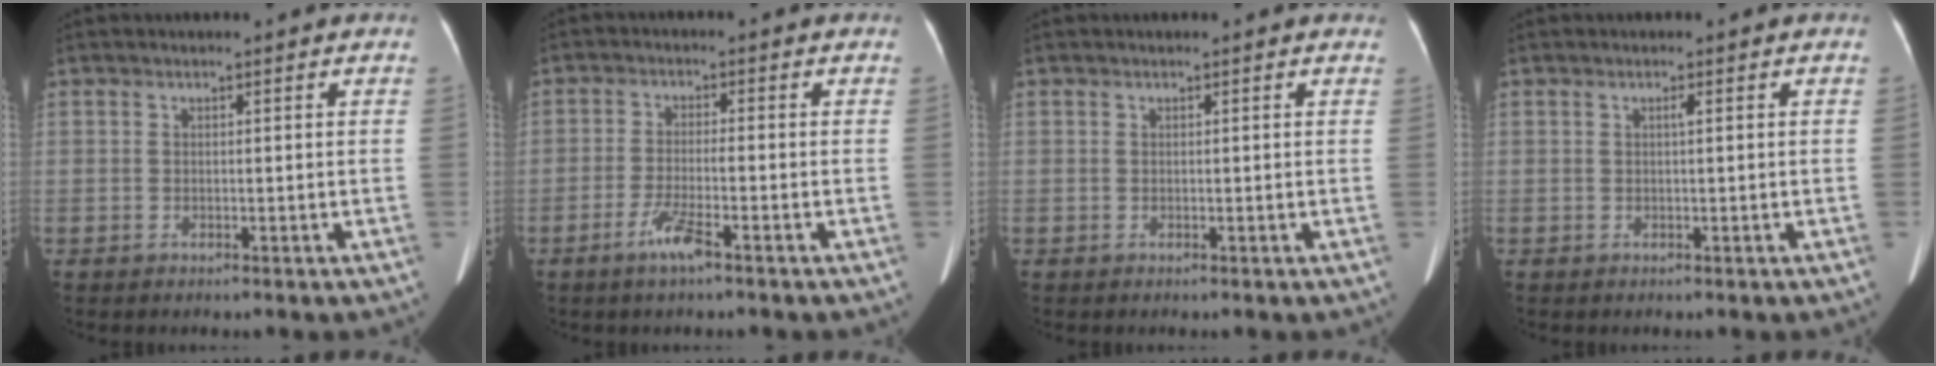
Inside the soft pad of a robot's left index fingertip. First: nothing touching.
{"total": 4.4, "force": [-2.8, 0.0, 3.5], "torque": [-0.074, -0.010, -0.054]}
{"total": 0.0}
{"total": 0.5, "force": [0.1, 0.0, 0.5], "torque": [-0.011, 0.000, 0.001]}